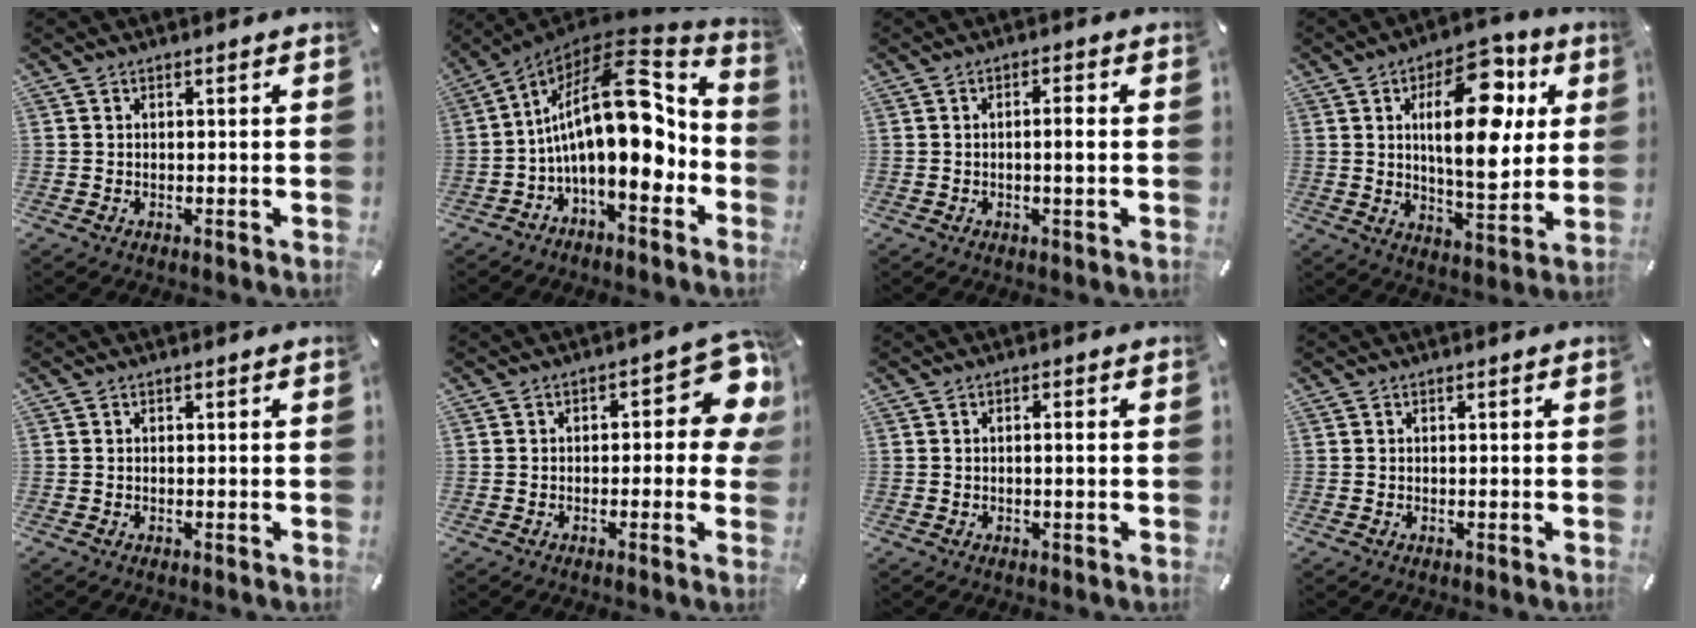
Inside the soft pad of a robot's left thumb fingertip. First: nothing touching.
{"total": 22.2, "force": [0.7, 10.1, 19.8], "torque": [-0.343, -0.024, 0.007]}
{"total": 3.3, "force": [0.0, 0.6, 3.2], "torque": [-0.060, 0.002, -0.003]}
{"total": 20.4, "force": [6.3, 9.9, 16.7], "torque": [-0.242, -0.017, 0.093]}
{"total": 0.0}
{"total": 10.9, "force": [2.3, 5.0, 9.4], "torque": [-0.114, -0.016, 0.039]}
{"total": 1.5, "force": [0.0, 0.1, 1.5], "torque": [-0.028, -0.002, -0.001]}
{"total": 0.0}